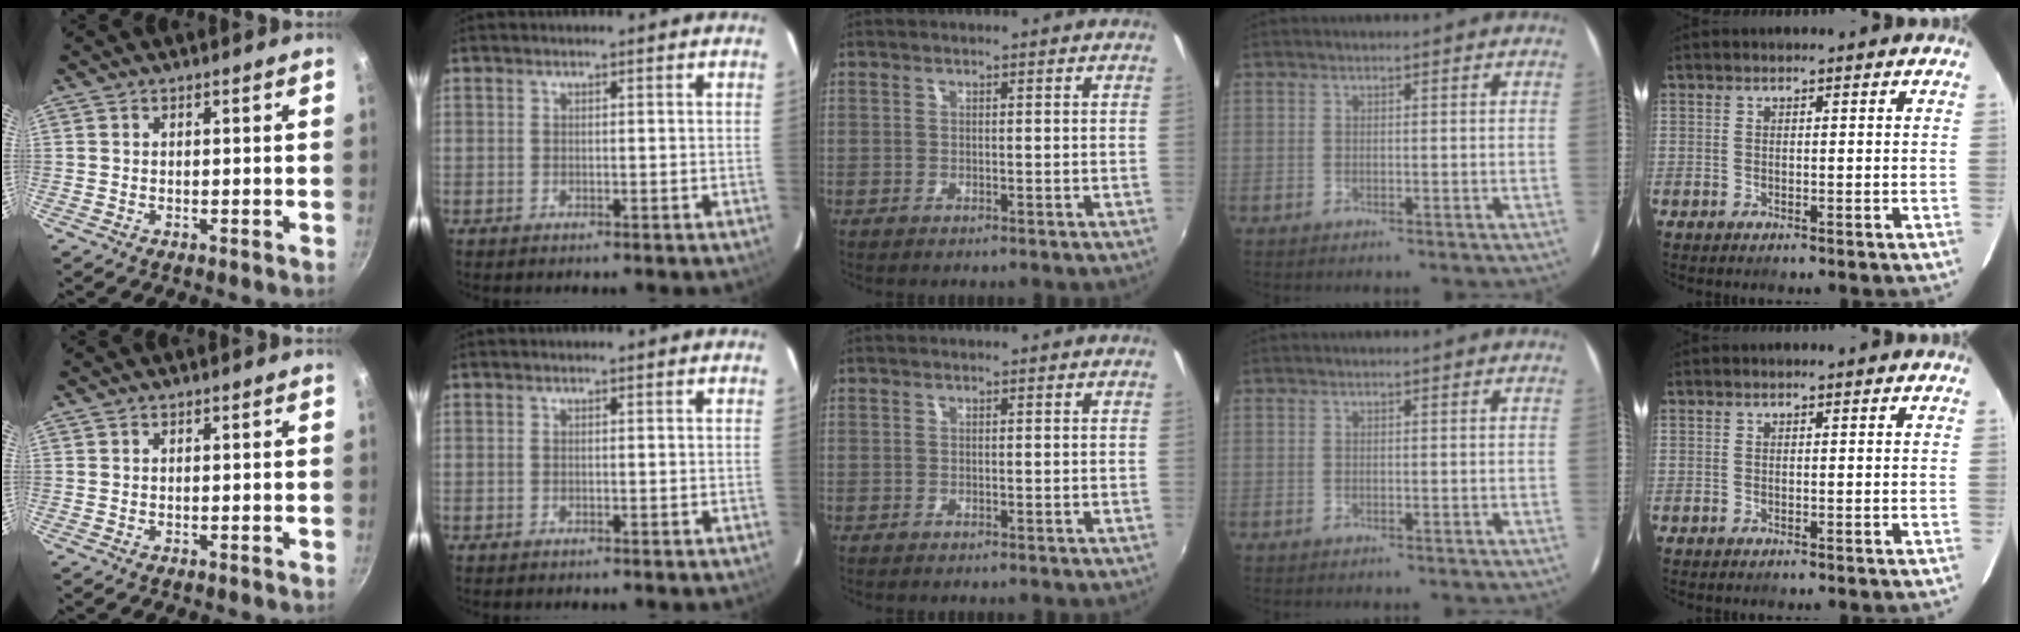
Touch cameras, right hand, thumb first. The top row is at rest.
{}